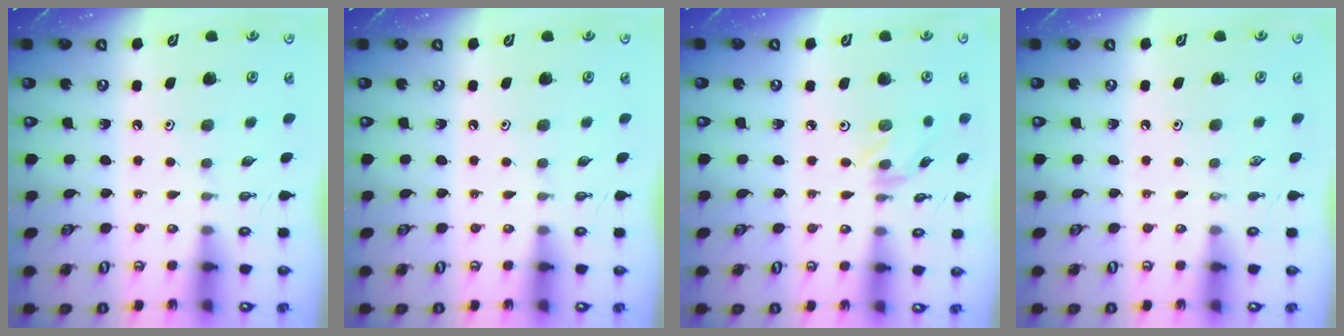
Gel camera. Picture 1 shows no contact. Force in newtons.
{"total": 0.0}
{"total": 0.5, "press": 0.5, "slide": 0.1}
{"total": 0.0}